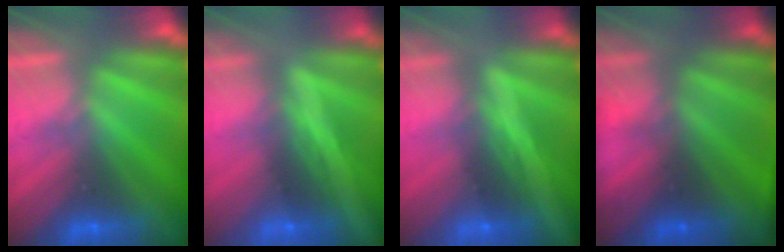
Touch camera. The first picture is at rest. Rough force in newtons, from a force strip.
{"total": 1.9}
{"total": 1.9}
{"total": 9.6}